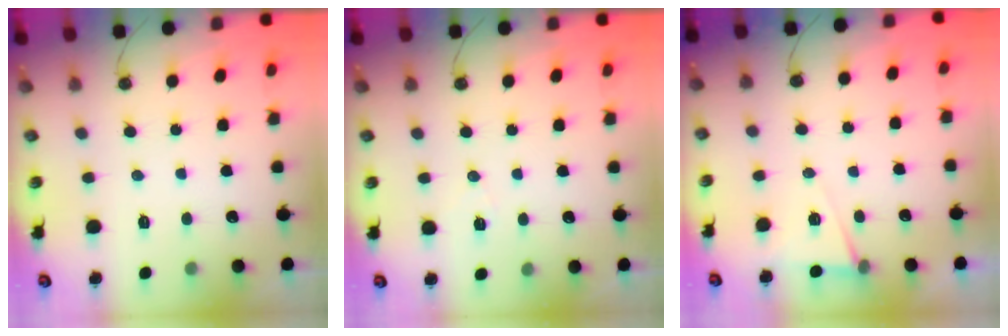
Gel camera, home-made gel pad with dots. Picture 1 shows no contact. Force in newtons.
{"total": 5.9, "press": 5.7, "slide": 1.5}
{"total": 6.2, "press": 4.2, "slide": 4.5}